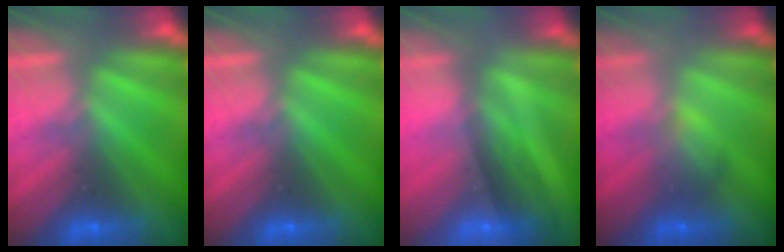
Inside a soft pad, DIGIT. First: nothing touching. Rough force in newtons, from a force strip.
{"total": 0.0}
{"total": 2.0}
{"total": 2.2}